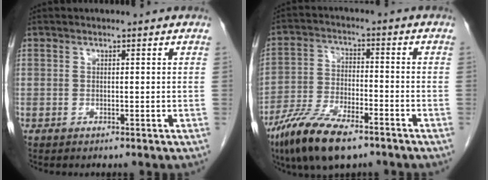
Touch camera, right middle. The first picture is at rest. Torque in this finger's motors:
{"motor_torque": [1.17, -0.97, 0.36, 0.14]}